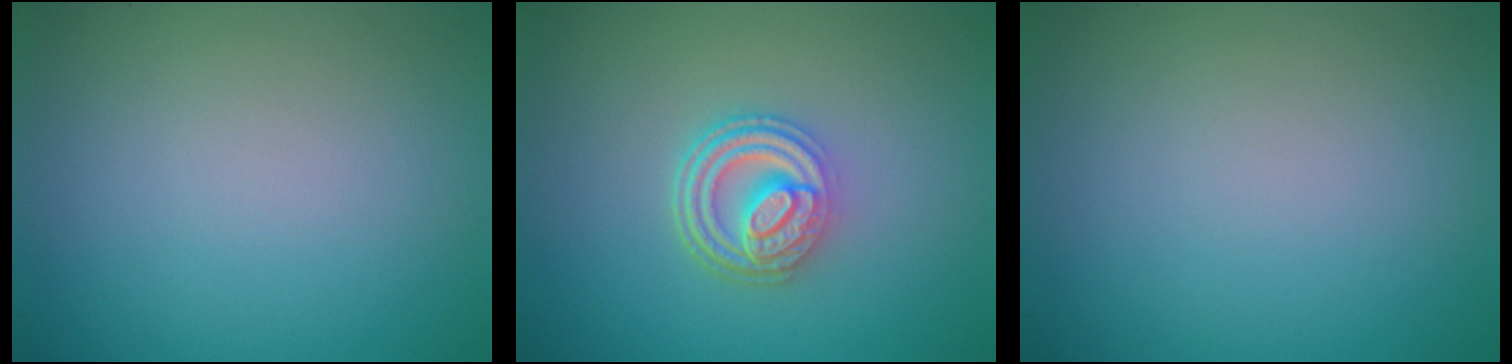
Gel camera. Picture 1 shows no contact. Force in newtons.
{"total": 4.8, "press": 3.6, "slide": 3.2}
{"total": 0.0}